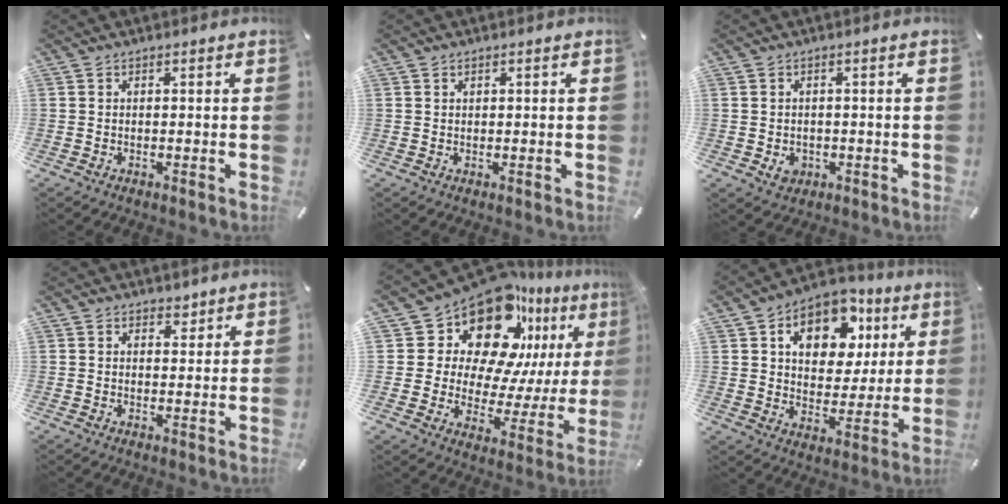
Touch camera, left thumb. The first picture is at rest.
{"total": 0.5, "force": [0.3, 0.4, 0.1], "torque": [-0.002, 0.000, 0.006]}
{"total": 3.2, "force": [-0.7, 2.8, 1.4], "torque": [-0.006, -0.001, -0.013]}
{"total": 2.6, "force": [1.8, 1.9, 0.4], "torque": [0.005, -0.005, 0.029]}
{"total": 19.6, "force": [12.8, 11.3, 9.6], "torque": [-0.147, -0.113, 0.222]}
{"total": 14.2, "force": [6.0, 10.1, 7.9], "torque": [-0.123, -0.020, 0.108]}